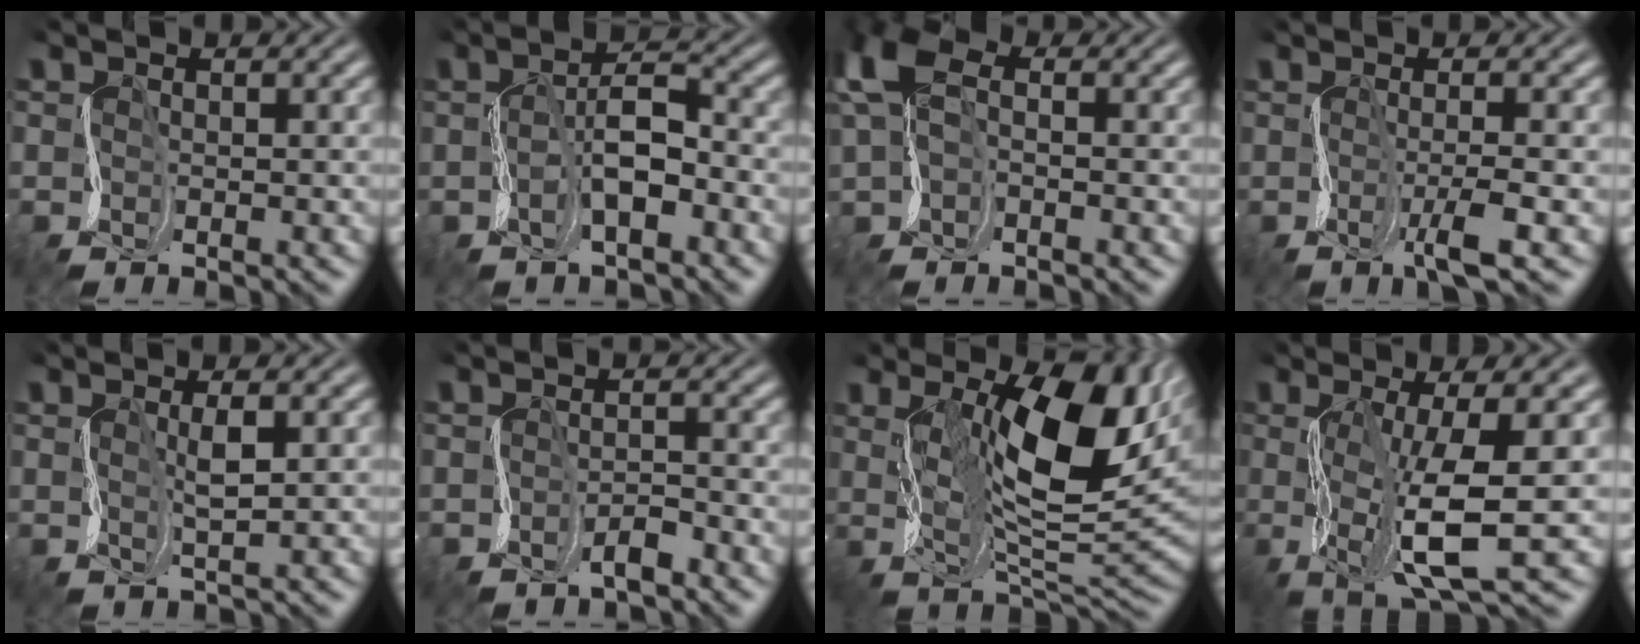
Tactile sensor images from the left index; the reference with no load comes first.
{"total": 1.8, "force": [0.2, 0.4, 1.7], "torque": [-0.041, 0.020, -0.010]}
{"total": 4.9, "force": [1.1, 2.8, 3.8], "torque": [-0.106, 0.019, 0.008]}
{"total": 2.2, "force": [0.0, -0.3, 2.2], "torque": [-0.042, 0.009, -0.014]}
{"total": 2.1, "force": [1.9, -0.8, 0.0], "torque": [-0.012, 0.014, 0.029]}
{"total": 0.8, "force": [0.2, -0.6, -0.4], "torque": [-0.002, 0.012, -0.010]}
{"total": 12.0, "force": [3.6, 4.6, 10.5], "torque": [-0.163, 0.004, 0.053]}
{"total": 6.7, "force": [0.6, 1.3, 6.5], "torque": [-0.122, -0.002, 0.002]}